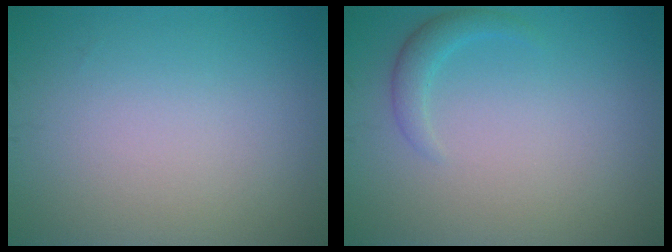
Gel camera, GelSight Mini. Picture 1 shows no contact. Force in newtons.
{"total": 1.6, "press": 1.6, "slide": 0.1}